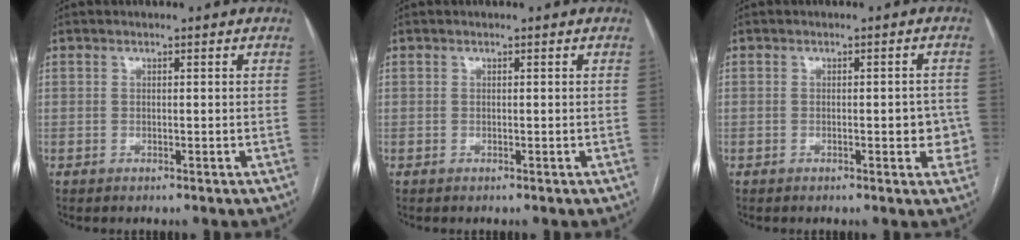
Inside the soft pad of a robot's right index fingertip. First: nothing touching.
{"total": 0.0}
{"total": 4.0, "force": [-0.7, 1.6, 3.6], "torque": [-0.033, 0.006, -0.009]}